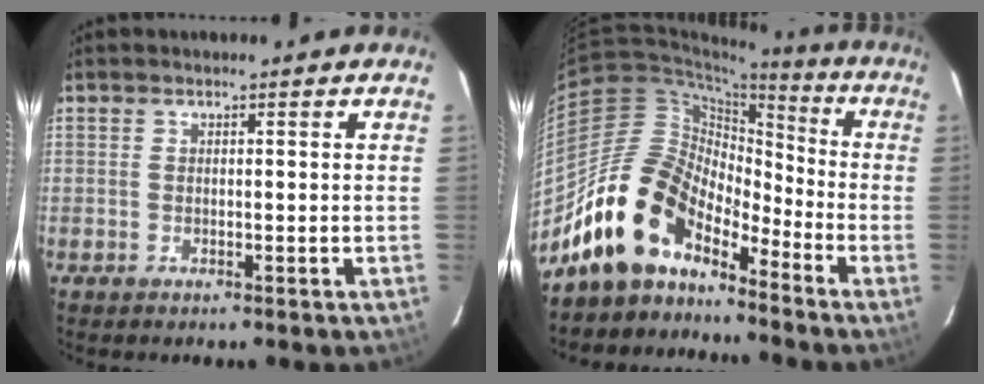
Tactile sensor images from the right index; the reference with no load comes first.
{"total": 14.1, "force": [-11.3, 6.6, 5.4], "torque": [-0.099, 0.026, -0.216]}